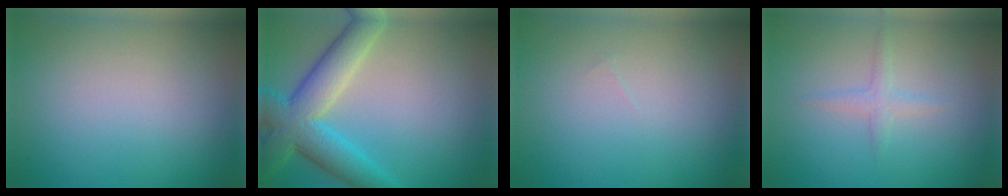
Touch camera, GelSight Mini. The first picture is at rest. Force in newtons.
{"total": 7.3, "press": 7.3, "slide": 0.4}
{"total": 0.0}
{"total": 1.3, "press": 1.3, "slide": 0.0}